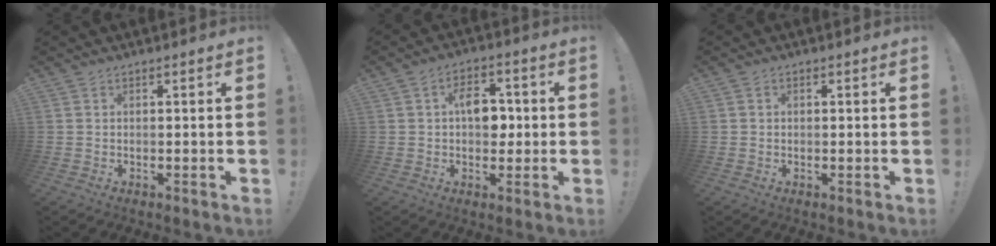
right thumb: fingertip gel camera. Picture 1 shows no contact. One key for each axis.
{"total": 8.9, "fx": 0.6, "fy": 6.1, "fz": 6.5, "tx": -0.098, "ty": 0.015, "tz": 0.013}
{"total": 0.5, "fx": -0.1, "fy": 0.5, "fz": 0.2, "tx": -0.010, "ty": 0.006, "tz": -0.001}